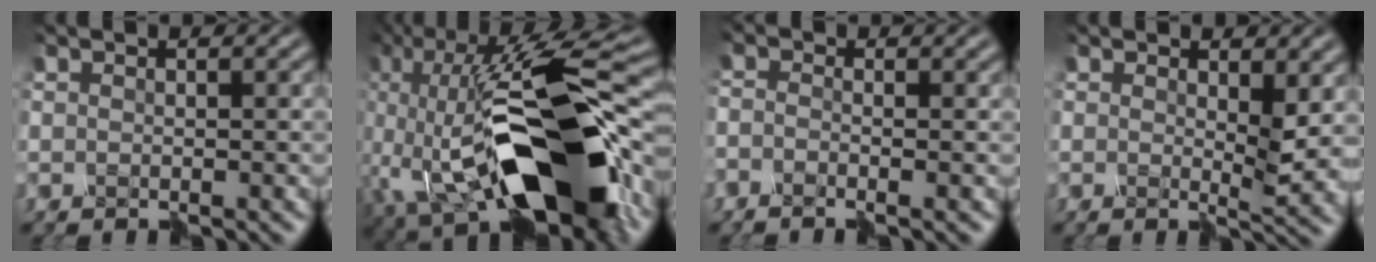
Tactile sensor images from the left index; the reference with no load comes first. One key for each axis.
{"total": 15.0, "fx": -4.3, "fy": 6.2, "fz": 13.0, "tx": -0.219, "ty": 0.020, "tz": -0.079}
{"total": 2.1, "fx": -2.1, "fy": -0.2, "fz": 0.1, "tx": 0.000, "ty": 0.001, "tz": -0.035}
{"total": 2.9, "fx": 1.1, "fy": 0.9, "fz": 2.6, "tx": -0.050, "ty": -0.009, "tz": 0.021}